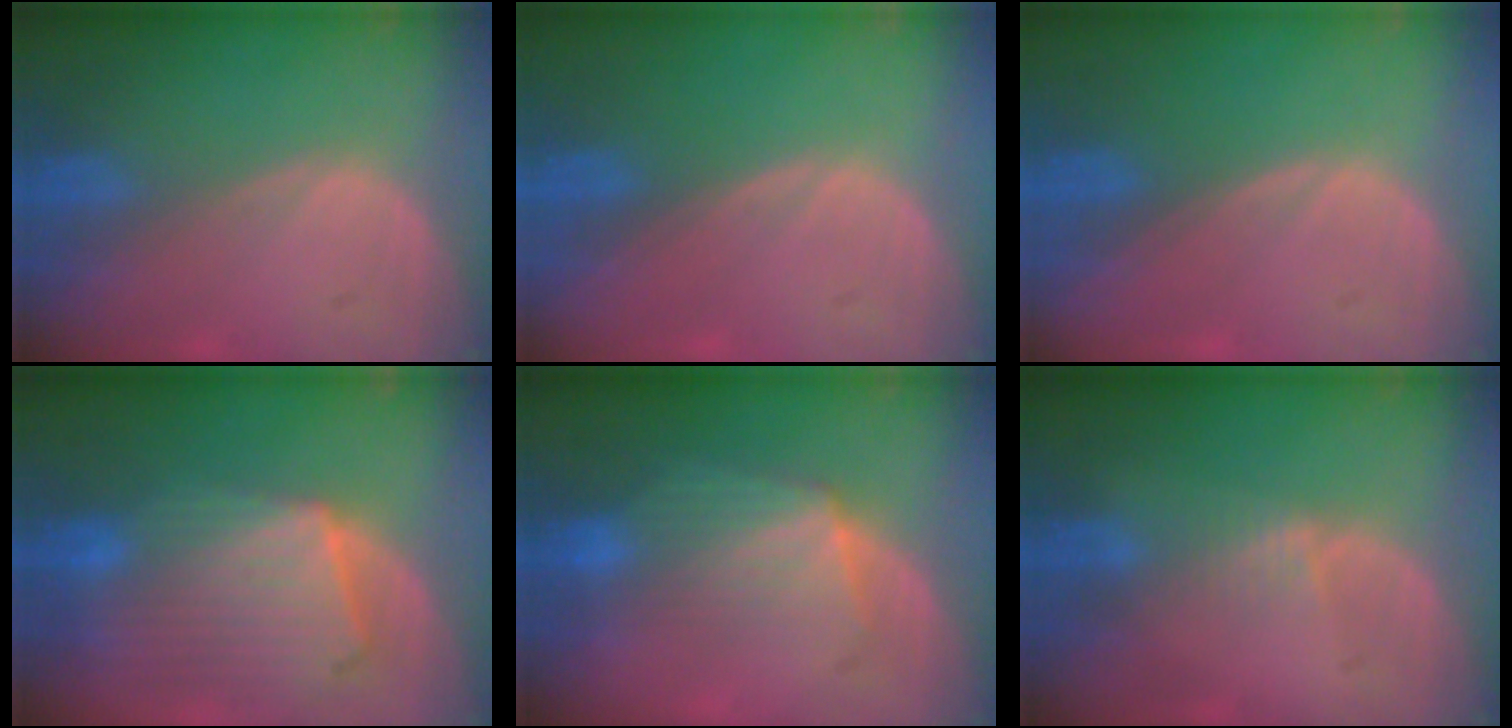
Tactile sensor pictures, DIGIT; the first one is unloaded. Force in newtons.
{"total": 0.0}
{"total": 0.0}
{"total": 10.8, "press": 9.4, "slide": 5.4}
{"total": 7.1, "press": 6.8, "slide": 2.3}
{"total": 1.6, "press": 1.6, "slide": 0.3}